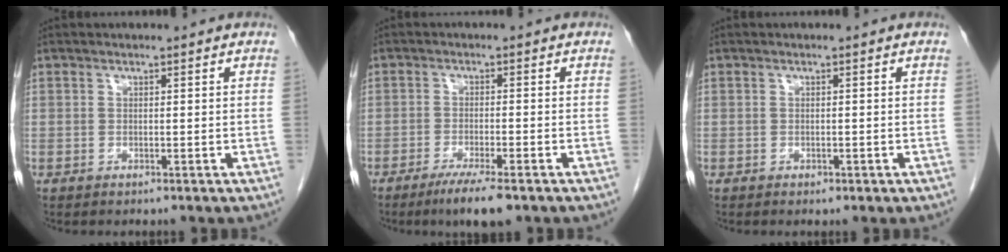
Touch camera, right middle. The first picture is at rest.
{"total": 6.1, "force": [-4.2, 0.5, 4.4], "torque": [-0.071, -0.014, -0.066]}
{"total": 0.6, "force": [-0.3, 0.4, 0.3], "torque": [-0.004, 0.001, 0.000]}